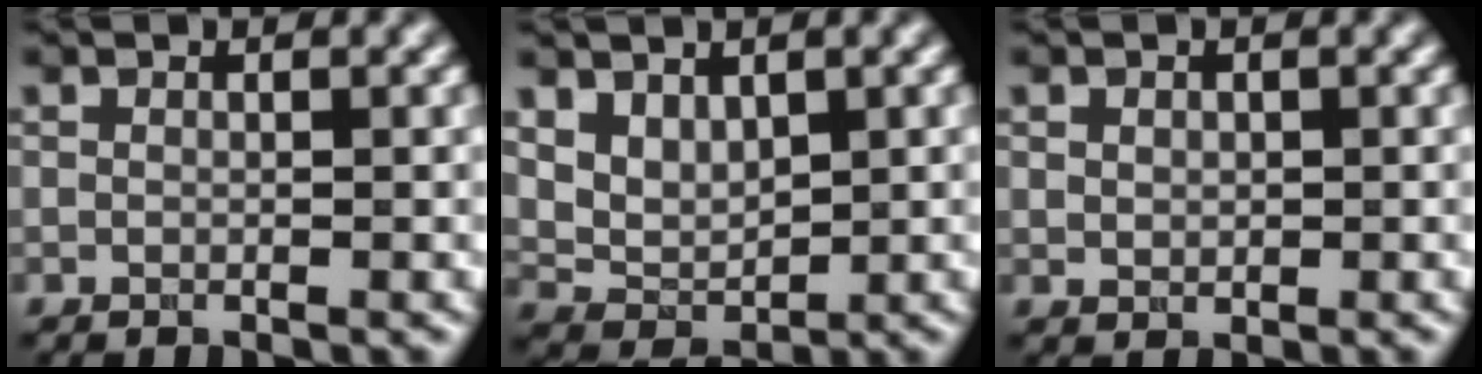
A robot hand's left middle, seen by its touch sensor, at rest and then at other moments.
{"total": 3.2, "force": [1.5, 2.0, 1.9], "torque": [-0.039, -0.009, 0.034]}
{"total": 1.0, "force": [0.3, 0.9, 0.5], "torque": [-0.007, -0.003, 0.009]}